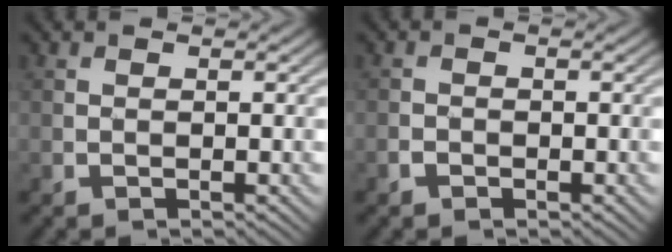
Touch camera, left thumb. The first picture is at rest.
{"total": 1.0, "force": [-0.7, 0.7, 0.4], "torque": [-0.006, 0.000, -0.015]}